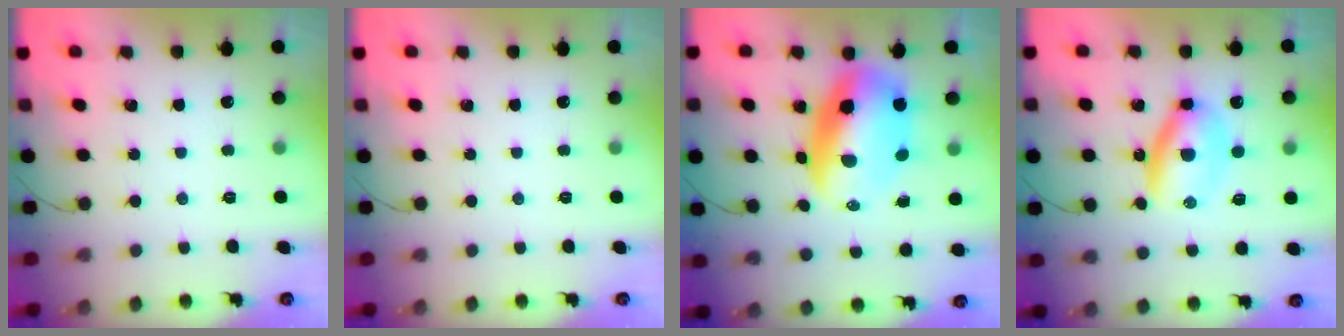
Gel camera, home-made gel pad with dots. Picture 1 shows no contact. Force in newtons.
{"total": 0.0}
{"total": 13.3, "press": 12.9, "slide": 3.1}
{"total": 6.3, "press": 6.3, "slide": 1.0}